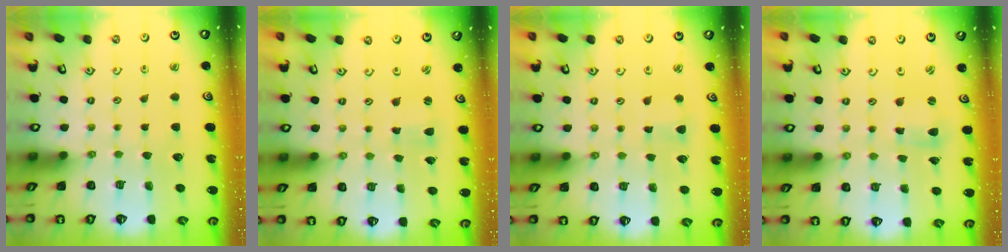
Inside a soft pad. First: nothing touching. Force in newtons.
{"total": 1.8, "press": 1.8, "slide": 0.3}
{"total": 3.5, "press": 3.4, "slide": 0.4}
{"total": 2.1, "press": 2.1, "slide": 0.3}